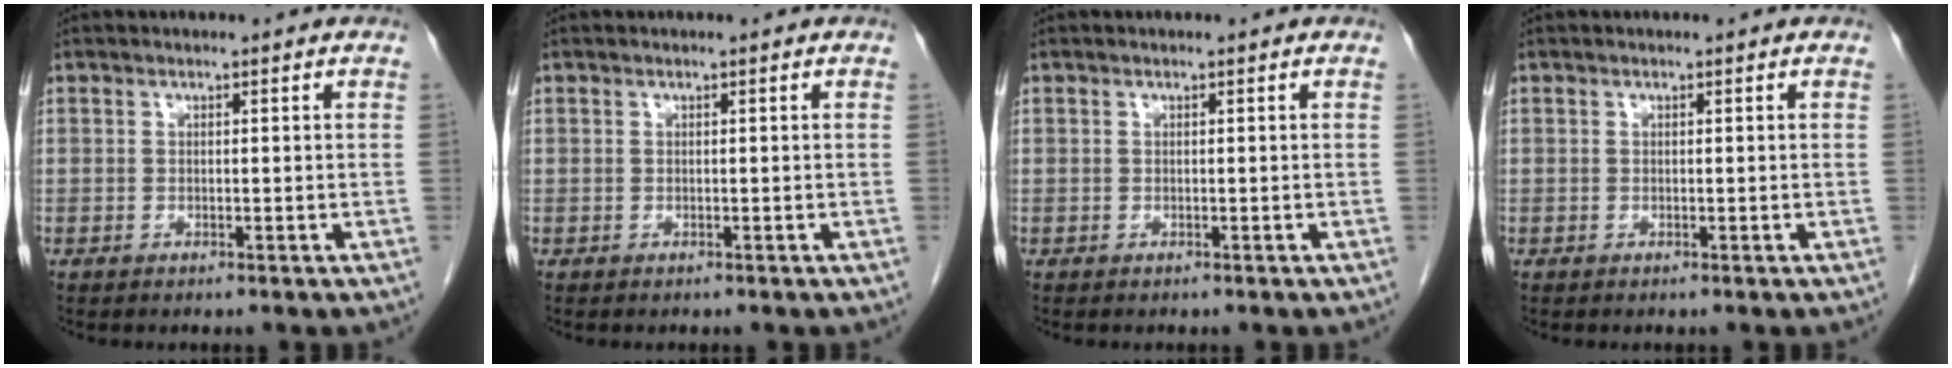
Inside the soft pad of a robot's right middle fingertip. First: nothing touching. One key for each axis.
{"total": 0.0}
{"total": 0.0}
{"total": 0.0}